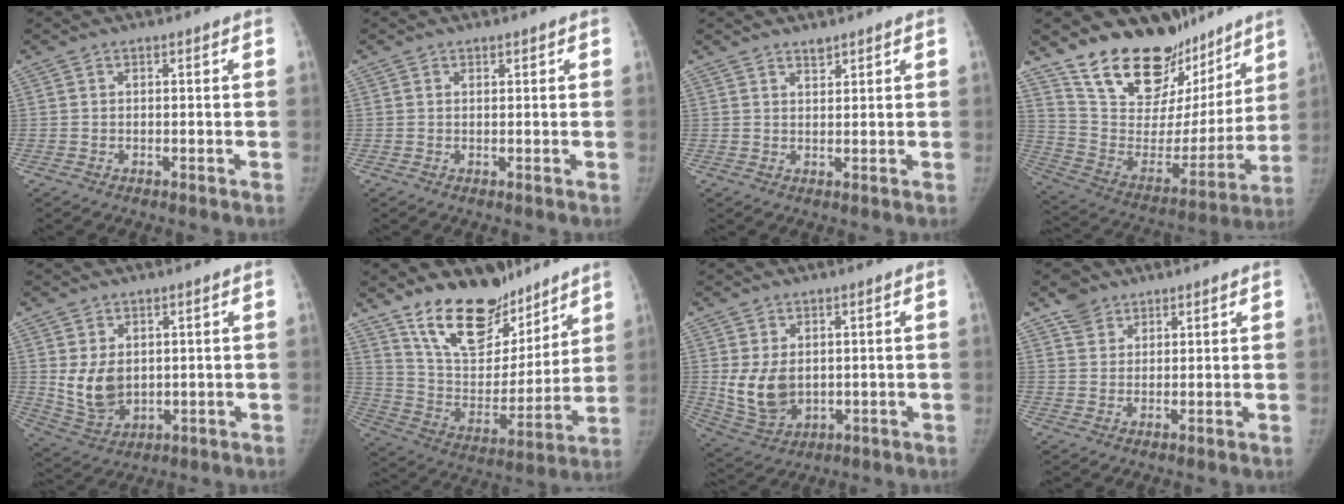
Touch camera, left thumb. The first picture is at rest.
{"total": 0.7, "force": [0.5, 0.4, 0.2], "torque": [0.003, -0.003, 0.006]}
{"total": 1.9, "force": [1.6, 0.7, 0.7], "torque": [-0.004, -0.013, 0.028]}
{"total": 25.6, "force": [19.4, 13.1, 10.4], "torque": [-0.125, -0.101, 0.314]}
{"total": 8.6, "force": [1.3, 6.2, 5.8], "torque": [-0.090, -0.018, 0.047]}
{"total": 22.4, "force": [16.0, 11.3, 10.9], "torque": [-0.139, -0.085, 0.277]}
{"total": 8.8, "force": [0.8, 6.1, 6.2], "torque": [-0.103, -0.017, 0.037]}
{"total": 4.4, "force": [3.1, 3.0, 0.8], "torque": [0.004, -0.015, 0.057]}